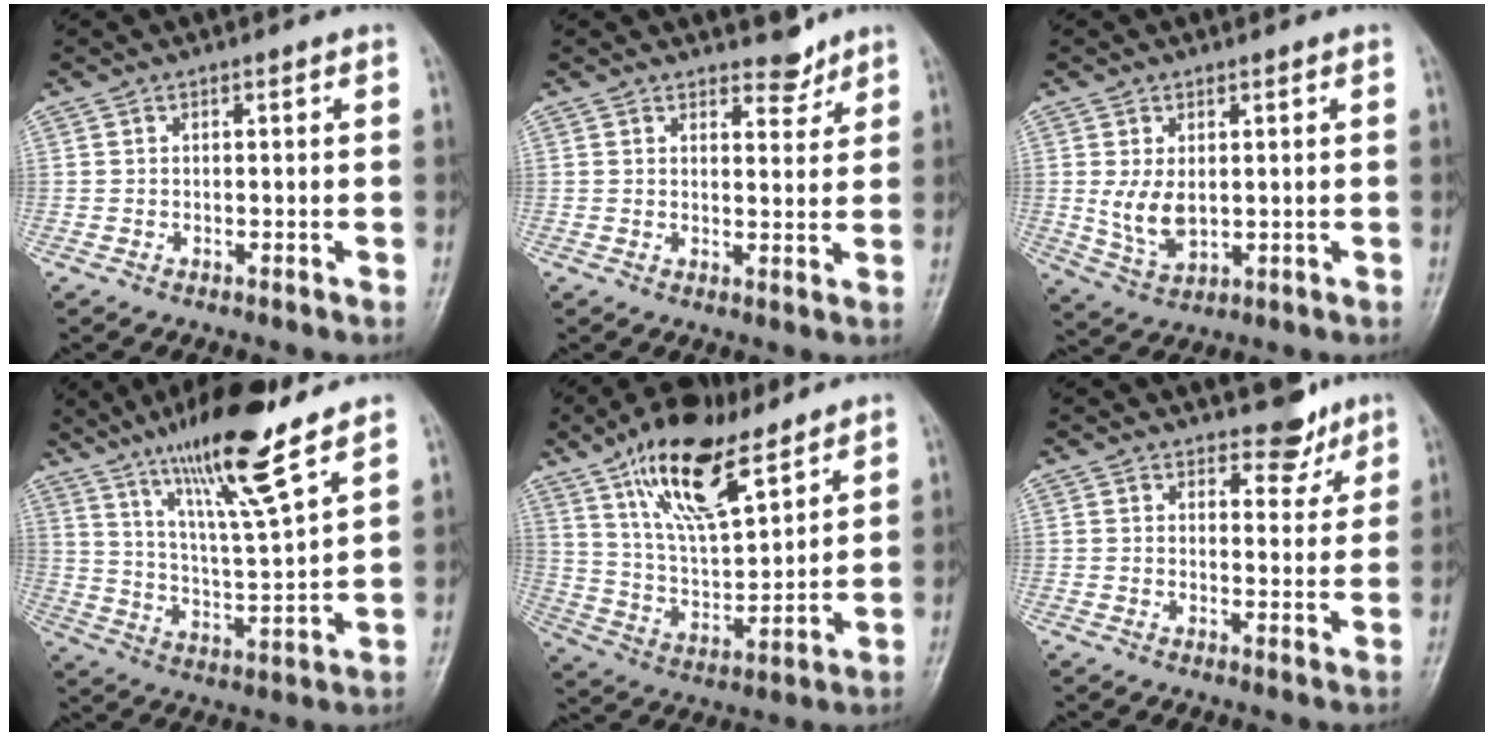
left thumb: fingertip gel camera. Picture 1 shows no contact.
{"total": 3.6, "force": [3.1, 1.6, 0.9], "torque": [0.007, -0.024, 0.046]}
{"total": 6.4, "force": [0.6, 4.0, 4.9], "torque": [-0.085, -0.014, 0.025]}
{"total": 16.4, "force": [11.5, 1.6, 11.6], "torque": [-0.195, -0.062, 0.204]}
{"total": 17.6, "force": [11.1, 6.6, 12.0], "torque": [-0.186, -0.045, 0.209]}
{"total": 5.1, "force": [4.1, 2.5, 1.7], "torque": [0.008, -0.029, 0.056]}